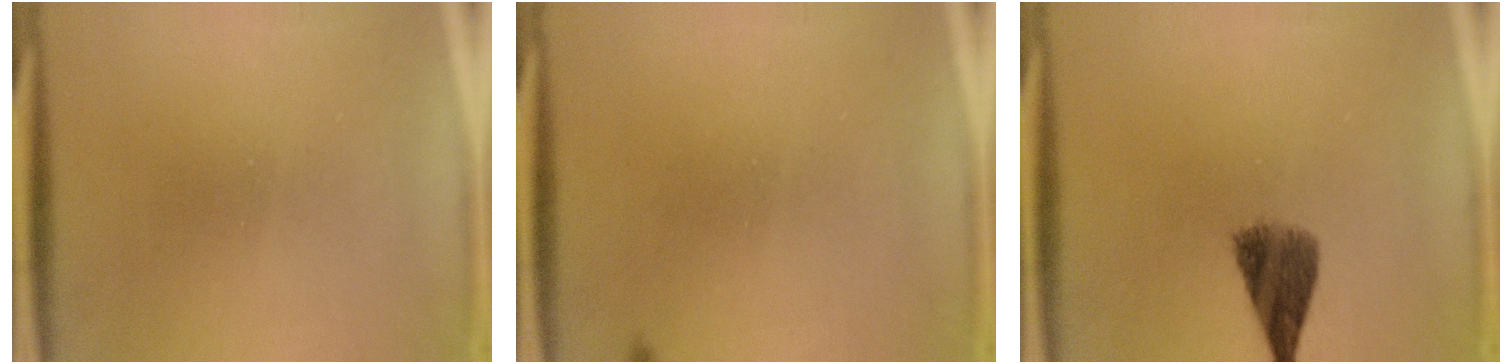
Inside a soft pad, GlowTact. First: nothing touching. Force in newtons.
{"total": 0.6}
{"total": 7.2}